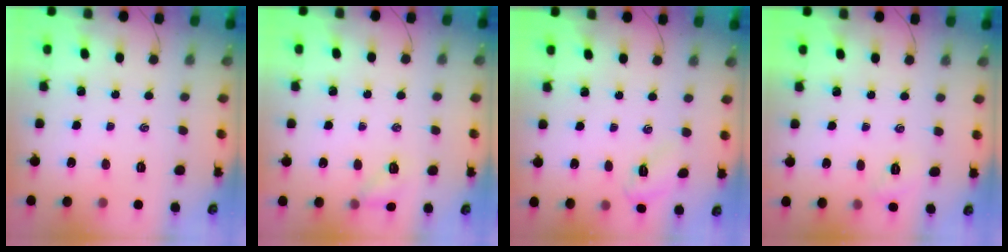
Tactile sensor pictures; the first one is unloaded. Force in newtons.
{"total": 5.3, "press": 5.1, "slide": 1.3}
{"total": 3.9, "press": 3.8, "slide": 1.0}
{"total": 2.0, "press": 1.9, "slide": 0.6}